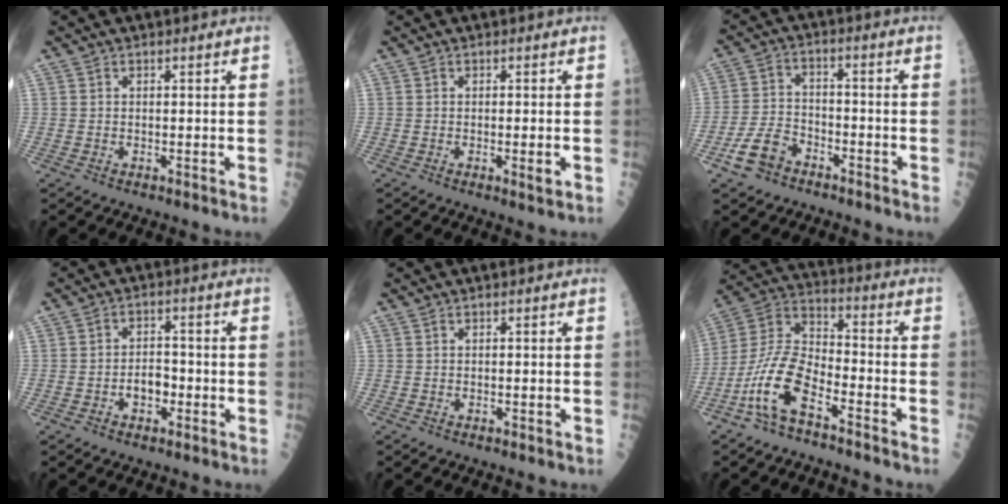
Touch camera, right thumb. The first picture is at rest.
{"total": 2.1, "force": [-0.5, 0.3, 2.0], "torque": [-0.030, -0.006, -0.008]}
{"total": 7.3, "force": [-4.5, 4.4, 3.7], "torque": [-0.071, 0.033, -0.084]}
{"total": 4.4, "force": [-1.6, 2.8, 2.9], "torque": [-0.028, 0.019, -0.027]}
{"total": 0.0}
{"total": 13.3, "force": [-7.0, 5.4, 10.0], "torque": [-0.207, 0.057, -0.140]}